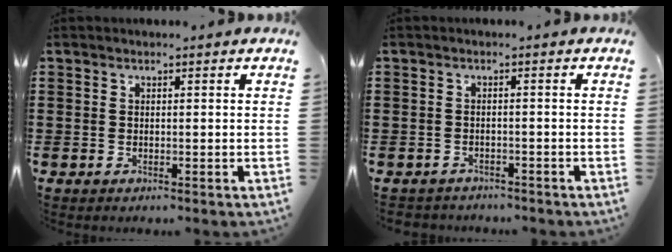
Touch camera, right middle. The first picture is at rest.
{"total": 1.6, "force": [-1.5, 0.3, -0.2], "torque": [-0.002, 0.001, -0.036]}